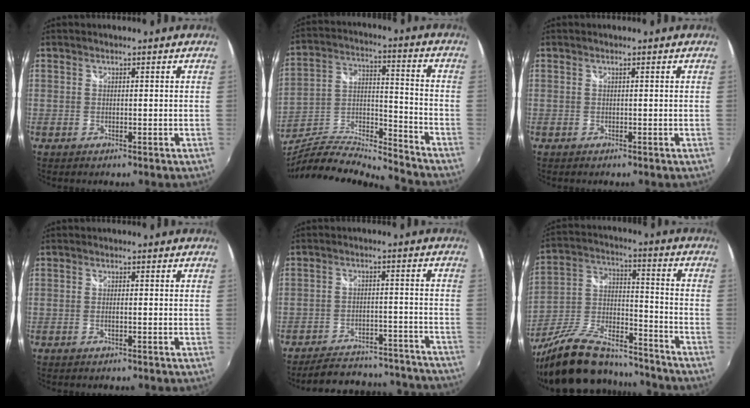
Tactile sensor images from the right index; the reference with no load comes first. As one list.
[{"total": 16.1, "force": [-14.3, 1.9, 7.2], "torque": [-0.145, -0.011, -0.258]}, {"total": 0.0}, {"total": 1.1, "force": [-0.3, 0.1, 1.0], "torque": [-0.020, 0.000, -0.008]}, {"total": 20.6, "force": [-18.9, 5.9, 5.9], "torque": [-0.121, 0.032, -0.226]}, {"total": 22.7, "force": [-17.8, 8.0, 11.7], "torque": [-0.235, 0.001, -0.289]}]